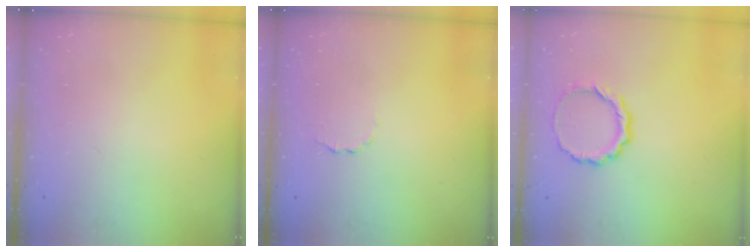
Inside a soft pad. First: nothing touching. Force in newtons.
{"total": 1.5, "press": 1.4, "slide": 0.5}
{"total": 8.6, "press": 8.5, "slide": 1.2}